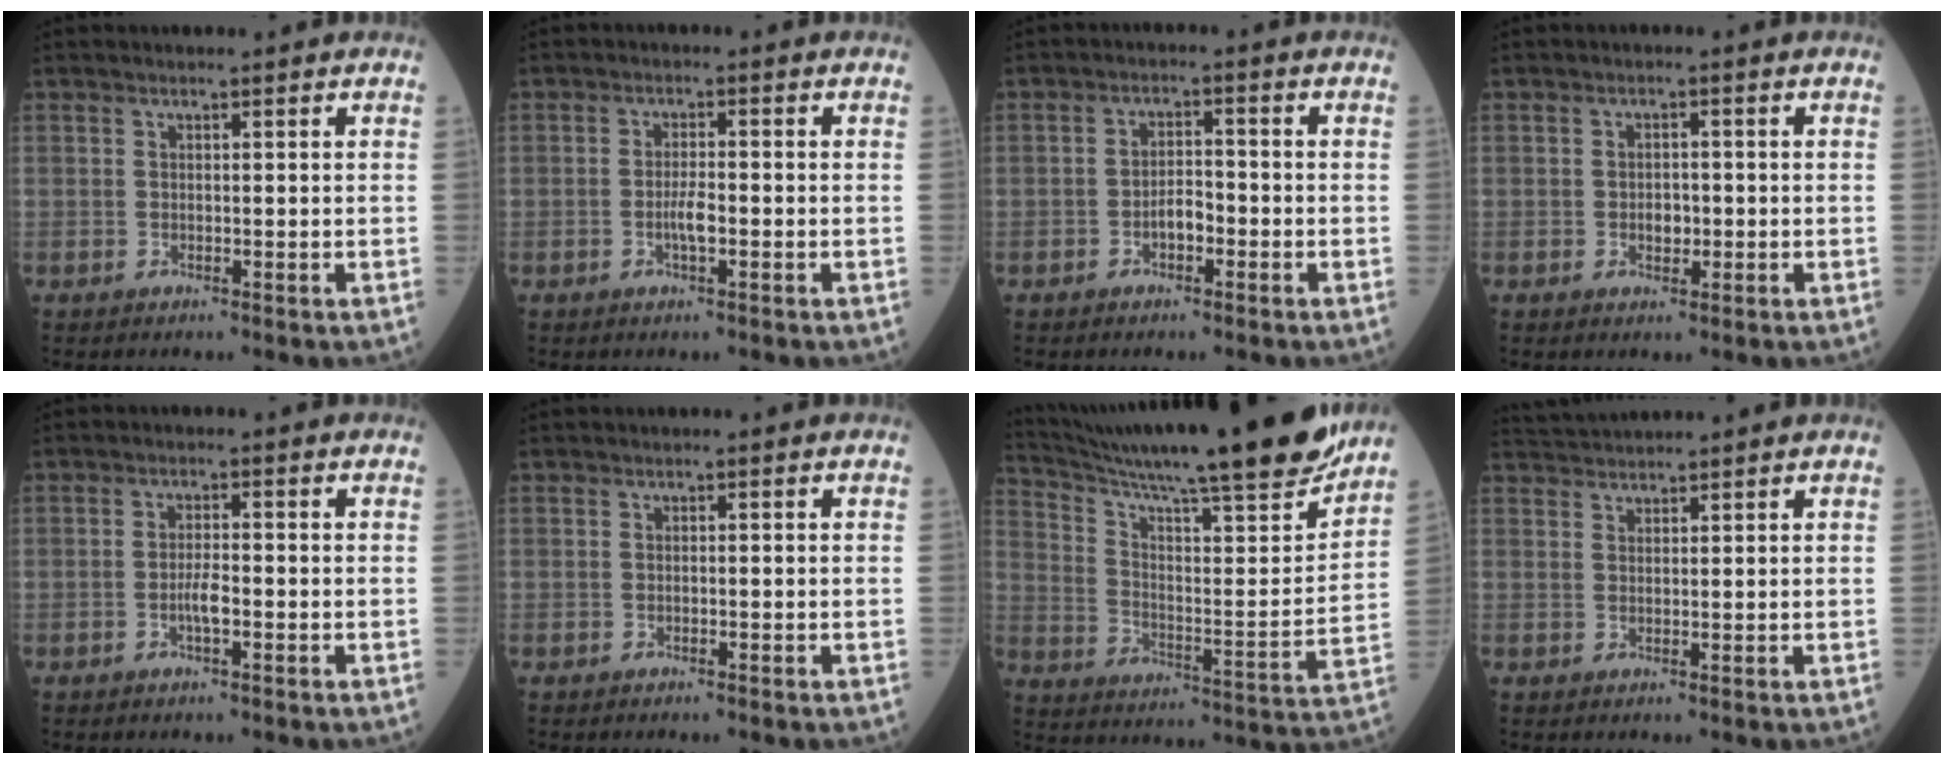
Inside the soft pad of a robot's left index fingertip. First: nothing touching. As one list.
[{"total": 2.6, "force": [-1.0, 0.4, 2.3], "torque": [-0.045, -0.002, -0.020]}, {"total": 2.9, "force": [-1.5, 1.2, 2.2], "torque": [-0.034, 0.004, -0.030]}, {"total": 2.1, "force": [-0.6, 1.3, 1.5], "torque": [-0.021, 0.000, -0.010]}, {"total": 2.5, "force": [-1.1, 0.4, 2.2], "torque": [-0.041, -0.002, -0.021]}, {"total": 0.0}, {"total": 25.6, "force": [21.9, 0.4, 13.3], "torque": [-0.223, -0.053, 0.318]}, {"total": 3.8, "force": [3.8, -0.4, 0.6], "torque": [-0.013, 0.029, 0.072]}]